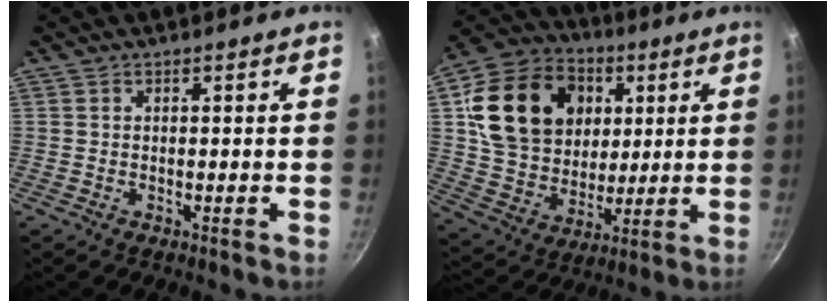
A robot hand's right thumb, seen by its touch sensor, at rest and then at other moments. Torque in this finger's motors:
{"motor_torque": [0.68, 3.04, 0.39, -0.37, 0.00]}